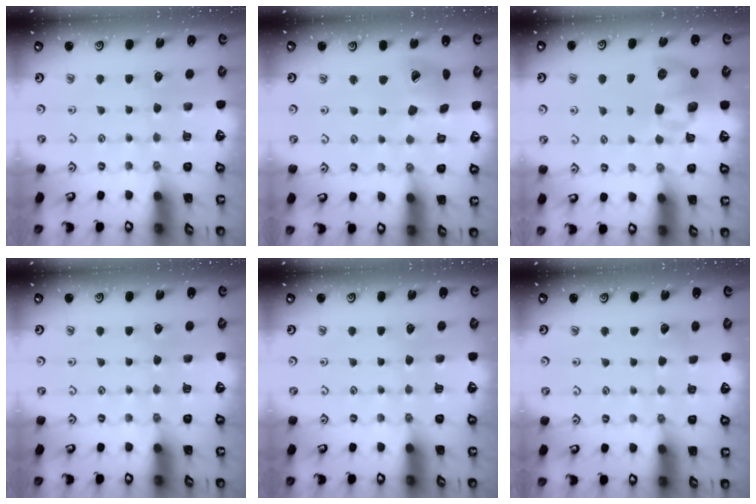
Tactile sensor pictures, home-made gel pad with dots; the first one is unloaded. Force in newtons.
{"total": 13.4, "press": 13.3, "slide": 1.5}
{"total": 8.7, "press": 8.6, "slide": 1.4}
{"total": 0.0}
{"total": 0.0}
{"total": 2.9, "press": 2.9, "slide": 0.4}